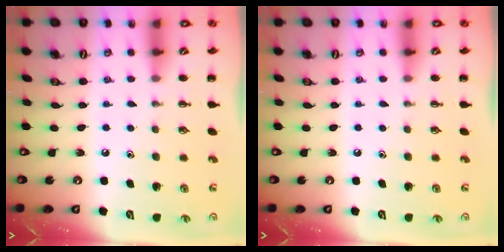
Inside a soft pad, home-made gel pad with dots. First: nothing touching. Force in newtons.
{"total": 0.0}